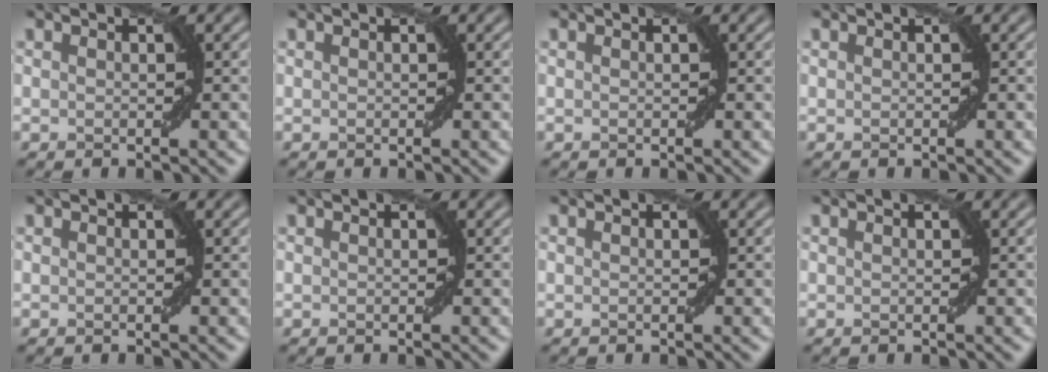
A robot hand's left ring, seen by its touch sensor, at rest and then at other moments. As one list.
[{"total": 0.0}, {"total": 0.0}, {"total": 0.0}, {"total": 0.0}, {"total": 0.0}, {"total": 0.0}, {"total": 0.0}]